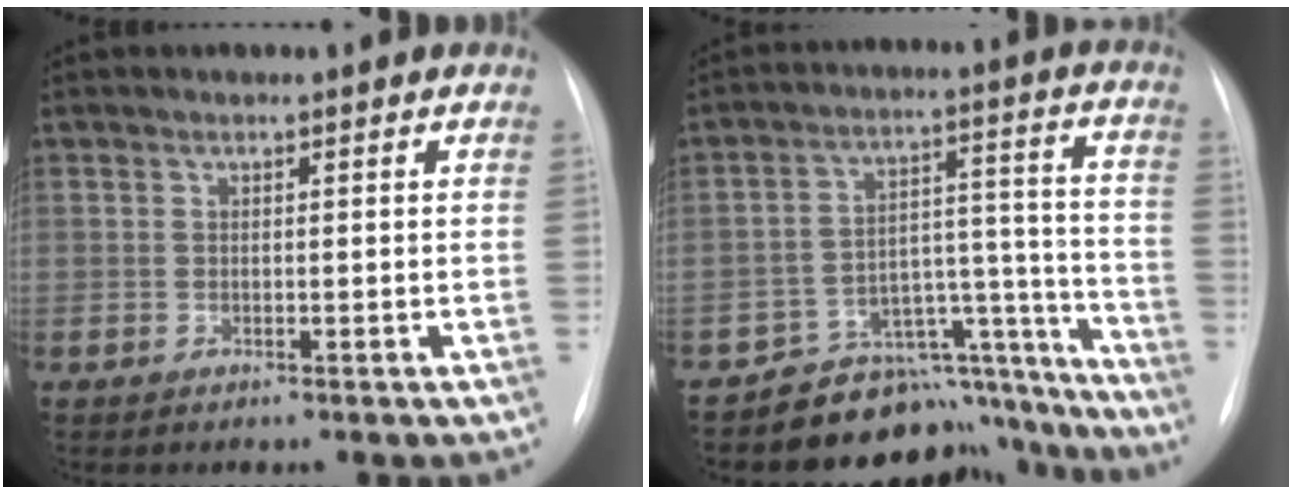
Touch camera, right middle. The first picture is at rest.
{"total": 14.0, "force": [-13.2, 4.6, -0.2], "torque": [0.042, 0.092, -0.190]}